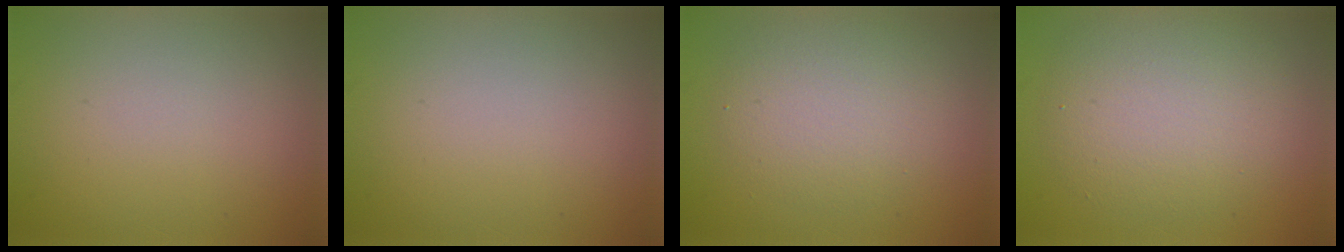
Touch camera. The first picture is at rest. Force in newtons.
{"total": 0.0}
{"total": 3.8, "press": 3.8, "slide": 0.3}
{"total": 5.5, "press": 5.5, "slide": 0.2}